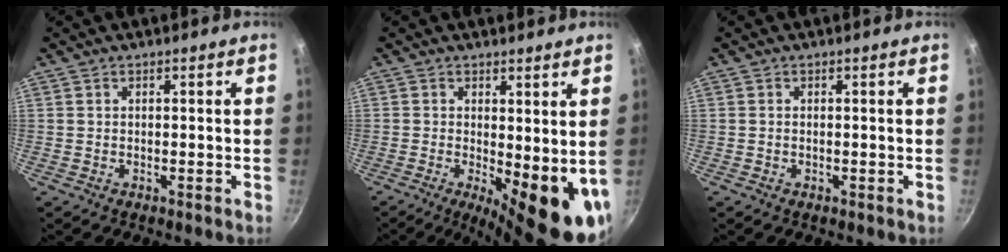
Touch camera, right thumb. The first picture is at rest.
{"total": 12.5, "force": [-1.1, 4.7, 11.5], "torque": [-0.125, -0.019, -0.005]}
{"total": 0.0}